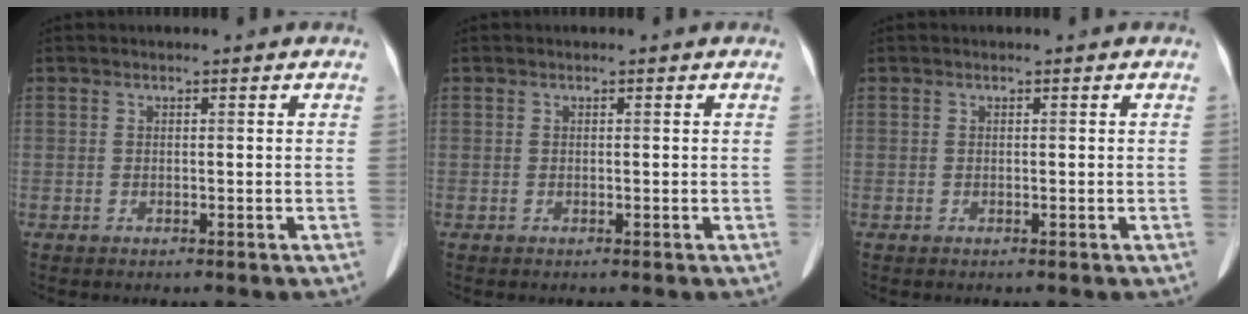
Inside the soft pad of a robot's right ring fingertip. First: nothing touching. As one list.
[{"total": 0.0}, {"total": 0.0}]